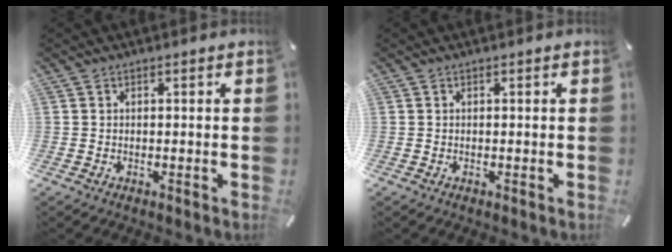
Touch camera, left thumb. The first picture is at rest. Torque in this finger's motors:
{"motor_torque": [-0.26, -0.21, -0.14, -0.12, 0.01]}